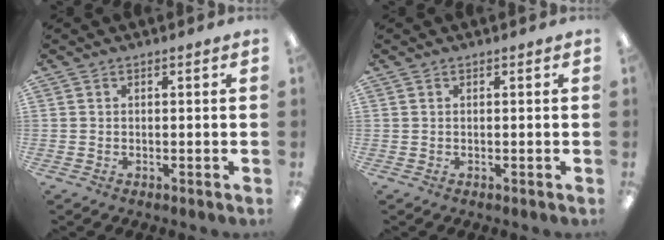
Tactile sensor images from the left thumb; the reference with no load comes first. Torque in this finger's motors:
{"motor_torque": [0.00, 0.00, -0.15, 0.14, 0.00]}